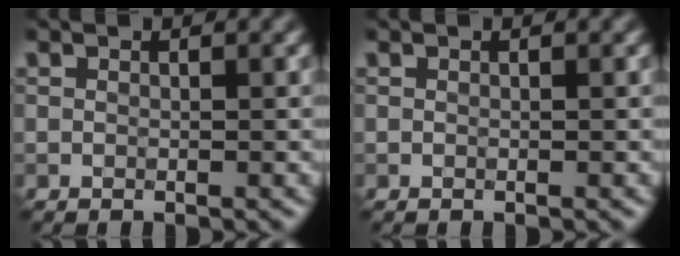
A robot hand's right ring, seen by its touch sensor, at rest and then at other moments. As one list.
[{"total": 0.0}]